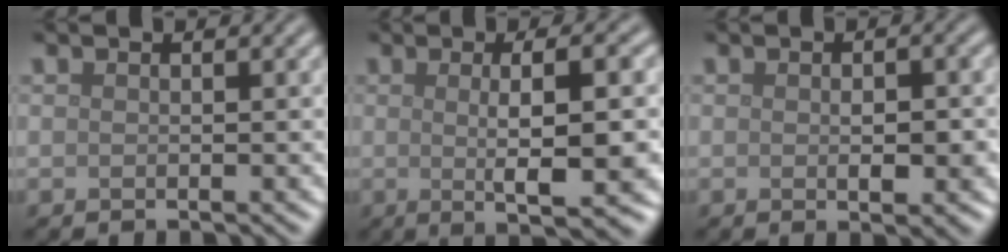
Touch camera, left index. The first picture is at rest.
{"total": 7.6, "force": [-0.2, 1.9, 7.3], "torque": [-0.098, 0.002, 0.000]}
{"total": 2.8, "force": [-0.2, 1.2, 2.5], "torque": [-0.036, -0.003, 0.000]}